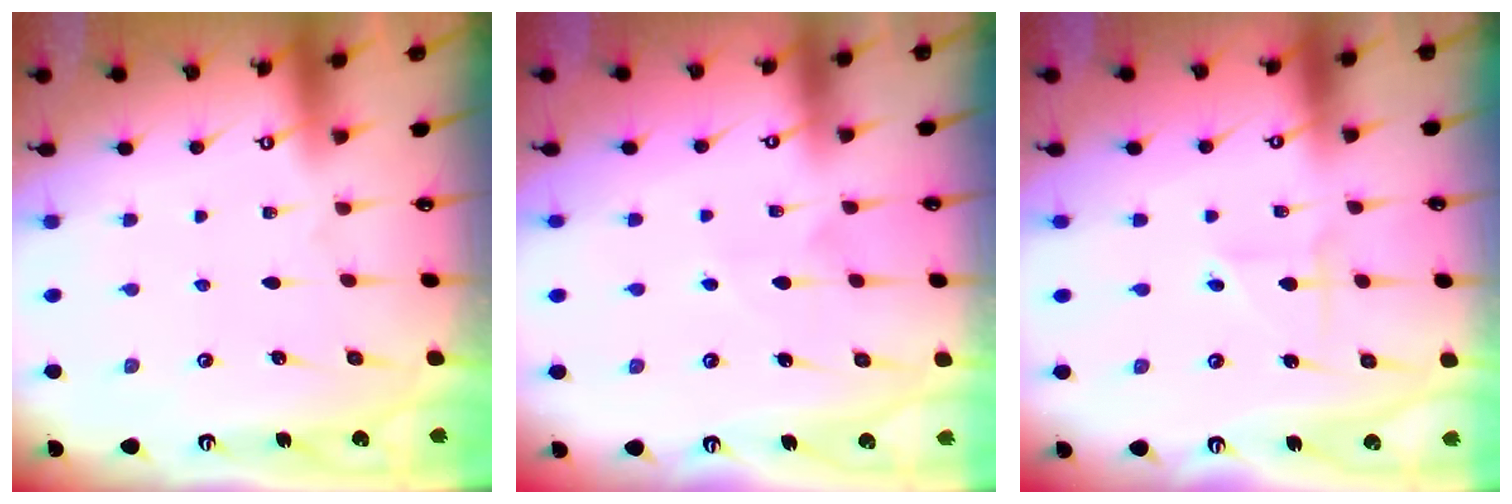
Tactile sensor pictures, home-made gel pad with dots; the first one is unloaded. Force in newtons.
{"total": 4.3, "press": 4.3, "slide": 0.3}
{"total": 2.2, "press": 2.2, "slide": 0.1}